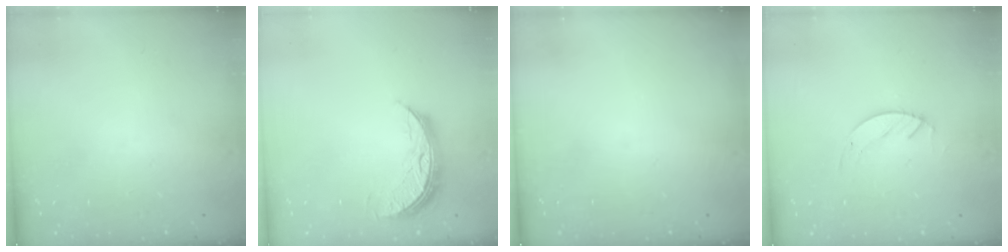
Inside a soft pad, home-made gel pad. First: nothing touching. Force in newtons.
{"total": 9.3, "press": 9.3, "slide": 0.0}
{"total": 0.0}
{"total": 2.1, "press": 2.1, "slide": 0.2}